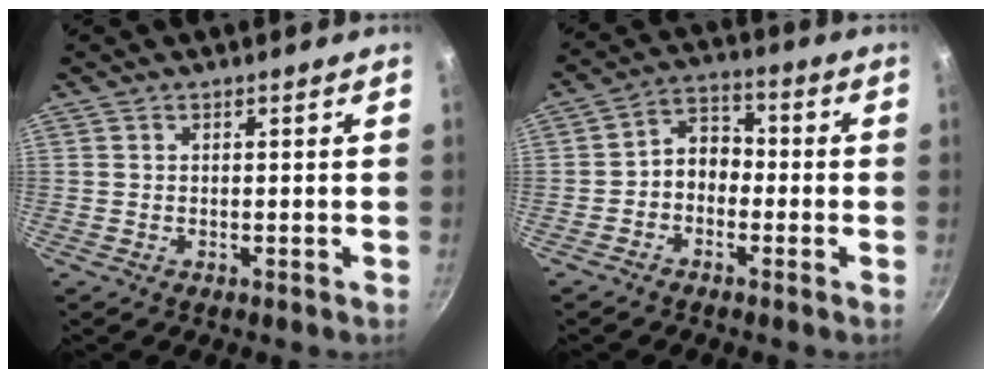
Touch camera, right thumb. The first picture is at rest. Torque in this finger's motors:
{"motor_torque": [-0.21, 0.27, 0.55, -0.23, 0.01]}